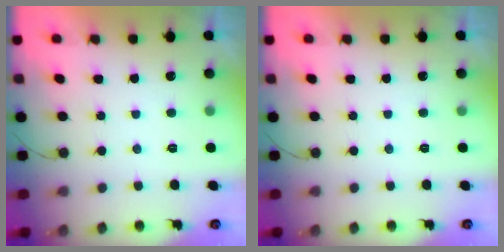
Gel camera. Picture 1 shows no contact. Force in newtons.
{"total": 0.0}